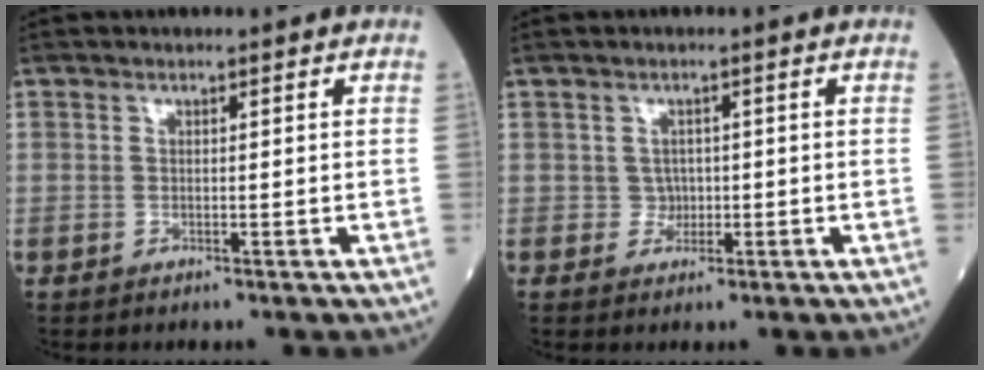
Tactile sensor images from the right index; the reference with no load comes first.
{"total": 1.4, "force": [-0.1, 1.4, 0.3], "torque": [-0.001, 0.005, 0.000]}